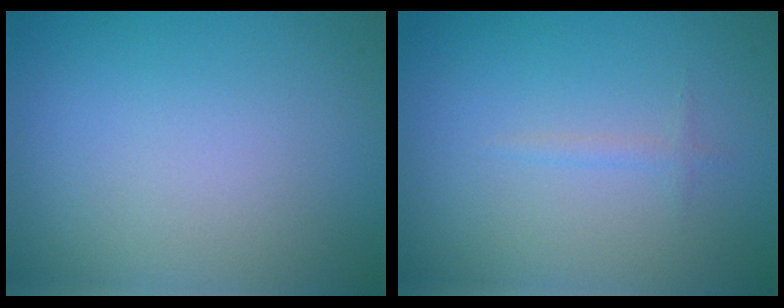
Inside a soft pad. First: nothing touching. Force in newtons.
{"total": 0.7, "press": 0.7, "slide": 0.0}